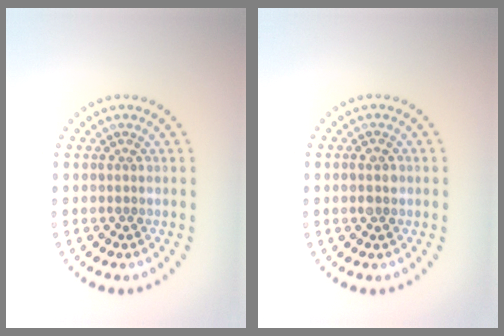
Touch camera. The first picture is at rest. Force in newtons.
{"total": 1.2, "press": 1.2, "slide": 0.1}